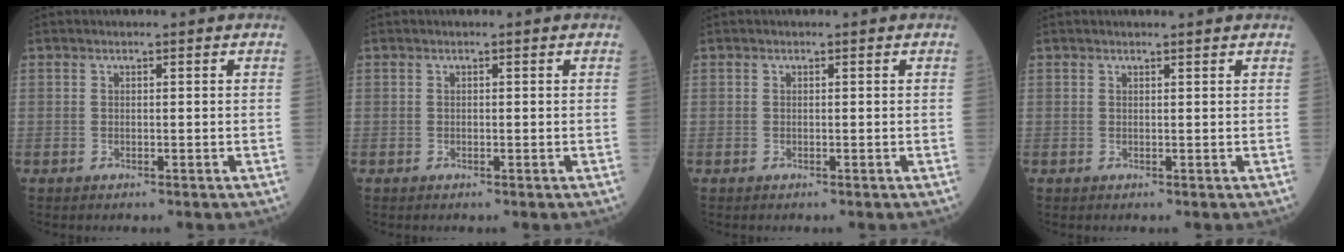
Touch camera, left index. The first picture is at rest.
{"total": 0.0}
{"total": 0.0}
{"total": 2.0, "force": [1.9, 0.0, 0.7], "torque": [-0.012, 0.008, 0.023]}